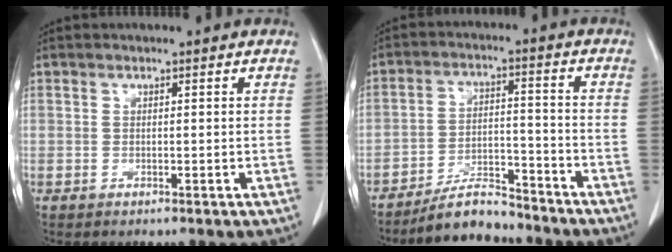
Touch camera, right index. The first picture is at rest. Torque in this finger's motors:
{"motor_torque": [-0.22, -0.19, 0.04, 0.00]}